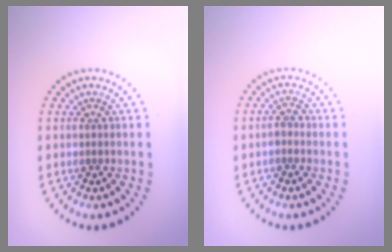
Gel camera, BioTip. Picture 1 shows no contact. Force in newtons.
{"total": 1.3, "press": 1.1, "slide": 0.6}